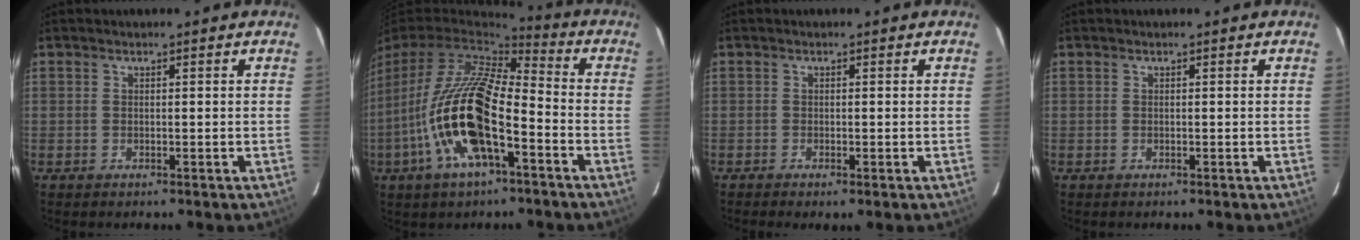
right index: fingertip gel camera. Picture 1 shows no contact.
{"total": 19.1, "force": [-7.0, 6.5, 16.5], "torque": [-0.327, -0.023, -0.138]}
{"total": 0.9, "force": [-0.6, 0.0, 0.7], "torque": [-0.016, -0.003, -0.010]}
{"total": 0.0}